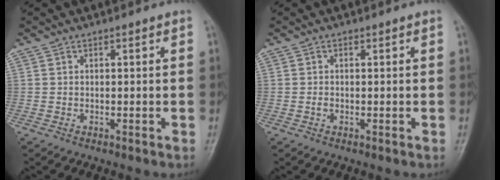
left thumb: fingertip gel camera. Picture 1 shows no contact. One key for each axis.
{"total": 0.8, "fx": -0.1, "fy": 0.6, "fz": 0.5, "tx": -0.005, "ty": 0.001, "tz": -0.003}